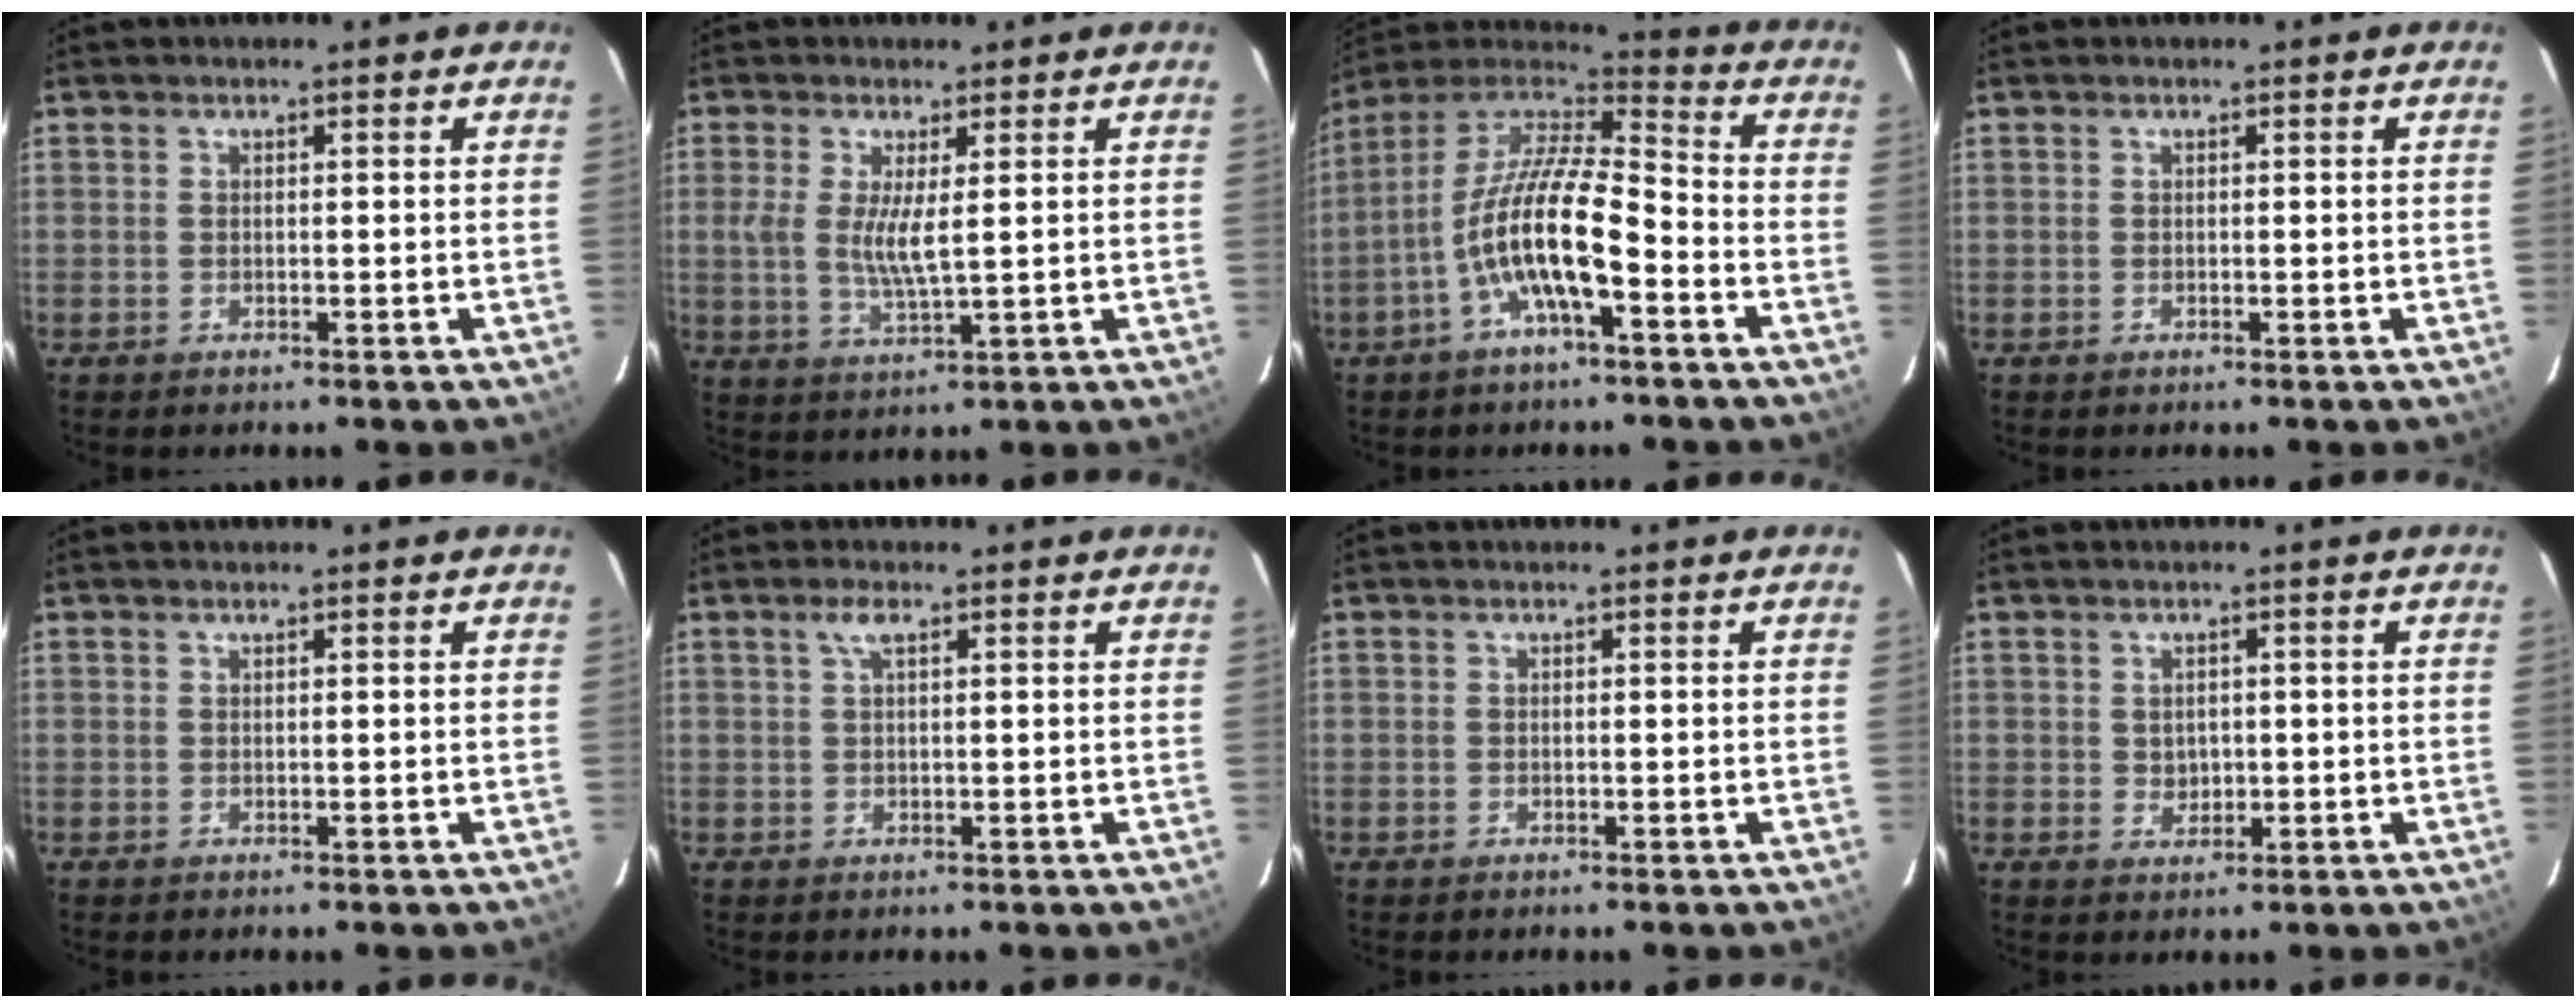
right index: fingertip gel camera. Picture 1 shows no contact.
{"total": 5.6, "force": [0.7, 1.0, 5.4], "torque": [-0.111, -0.009, 0.012]}
{"total": 15.5, "force": [-6.0, 4.2, 13.6], "torque": [-0.260, -0.004, -0.119]}
{"total": 0.0}
{"total": 0.0}
{"total": 1.9, "force": [1.0, 0.5, 1.6], "torque": [-0.032, 0.006, 0.017]}
{"total": 0.0}
{"total": 2.5, "force": [0.0, 2.3, 1.0], "torque": [-0.015, 0.004, 0.003]}